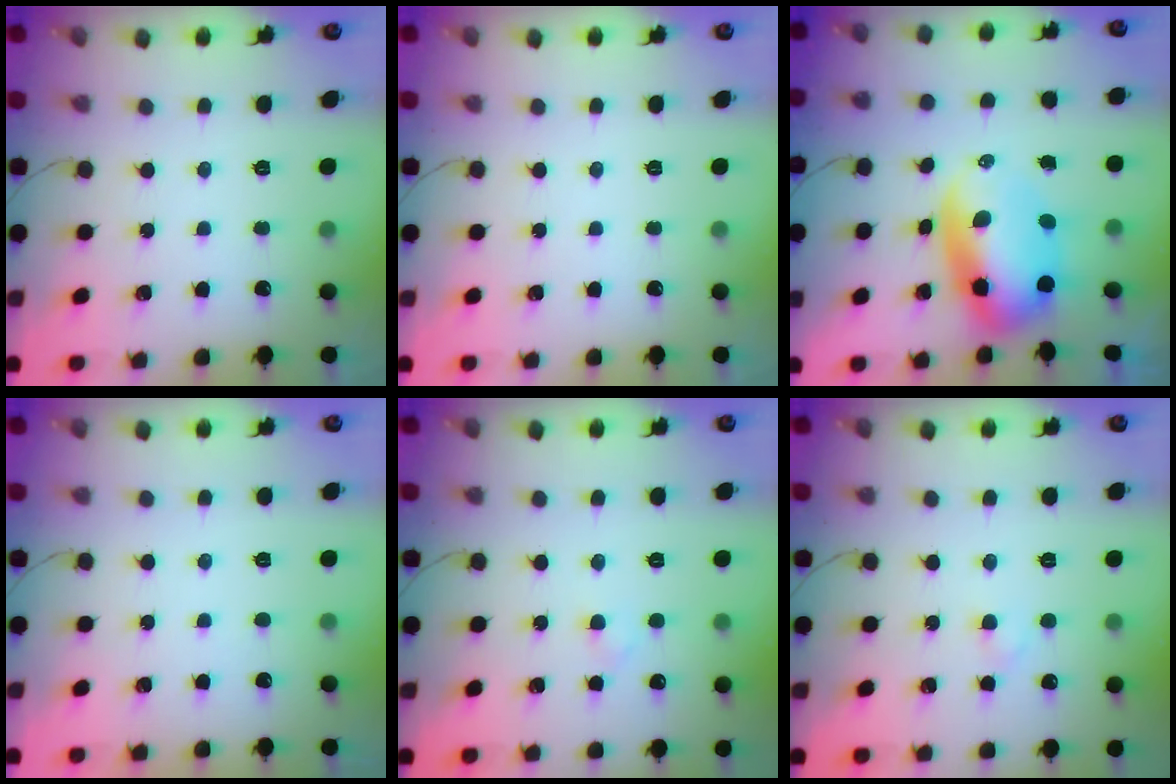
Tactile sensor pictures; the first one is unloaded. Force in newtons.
{"total": 0.0}
{"total": 8.9, "press": 8.6, "slide": 2.2}
{"total": 0.9, "press": 0.9, "slide": 0.1}
{"total": 1.5, "press": 1.3, "slide": 0.8}
{"total": 1.6, "press": 1.4, "slide": 0.8}